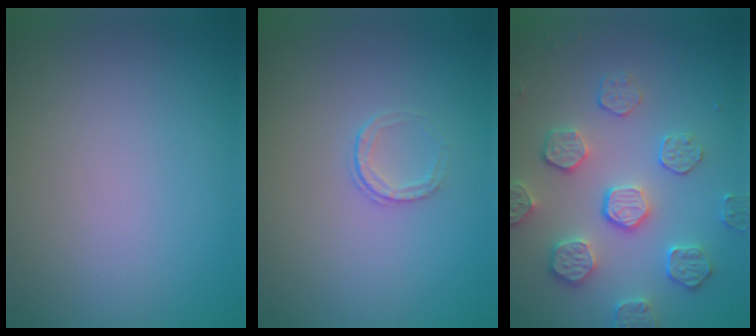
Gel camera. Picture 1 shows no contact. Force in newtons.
{"total": 1.0, "press": 0.7, "slide": 0.7}
{"total": 4.3, "press": 4.1, "slide": 1.3}